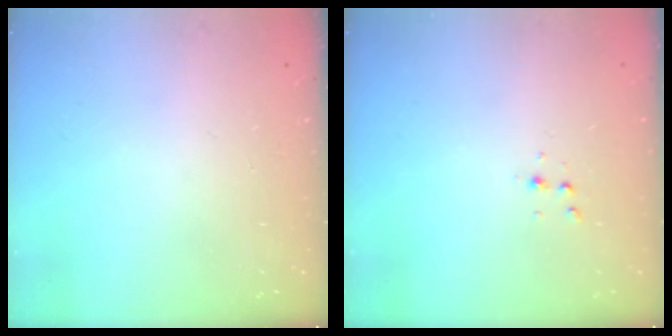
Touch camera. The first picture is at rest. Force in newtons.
{"total": 3.6, "press": 3.5, "slide": 0.9}